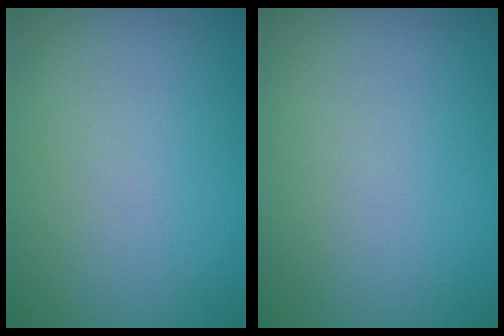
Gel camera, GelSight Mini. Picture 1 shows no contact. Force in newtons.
{"total": 0.0}